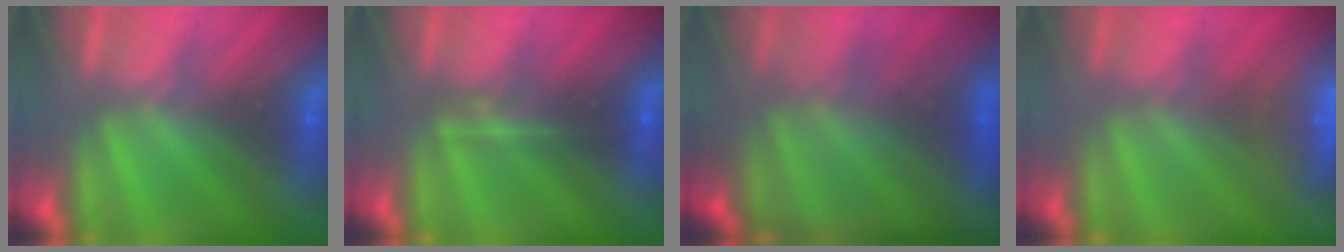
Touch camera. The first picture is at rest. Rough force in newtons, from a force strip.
{"total": 2.3}
{"total": 7.6}
{"total": 6.6}